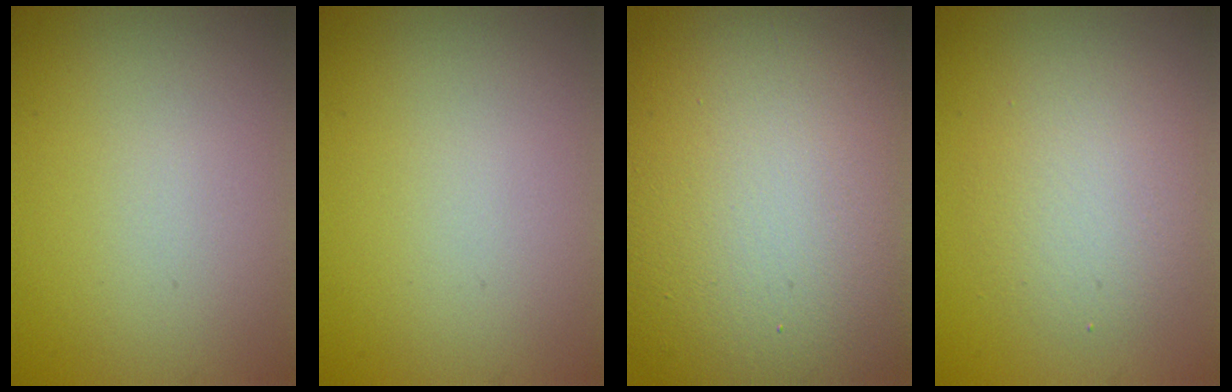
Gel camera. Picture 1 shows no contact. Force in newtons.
{"total": 0.0}
{"total": 19.4, "press": 19.3, "slide": 1.7}
{"total": 3.8, "press": 3.8, "slide": 0.2}